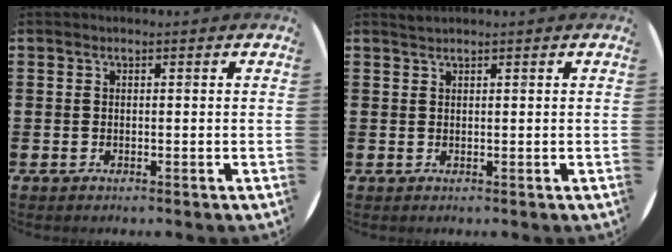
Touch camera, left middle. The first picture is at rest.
{"total": 0.8, "force": [0.8, -0.1, 0.0], "torque": [-0.001, -0.001, 0.015]}